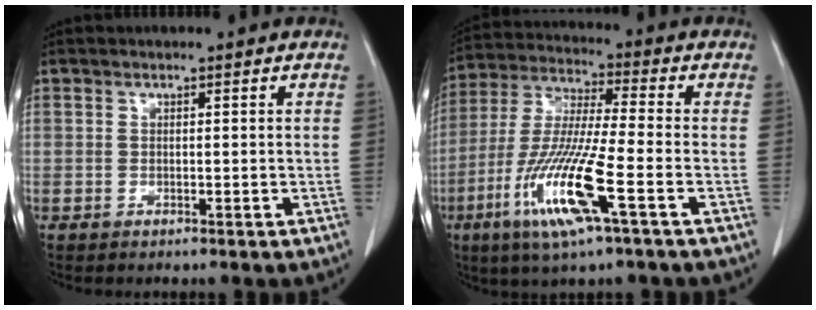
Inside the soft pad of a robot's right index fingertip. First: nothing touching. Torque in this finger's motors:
{"motor_torque": [2.06, -0.08, 1.06, 0.21]}